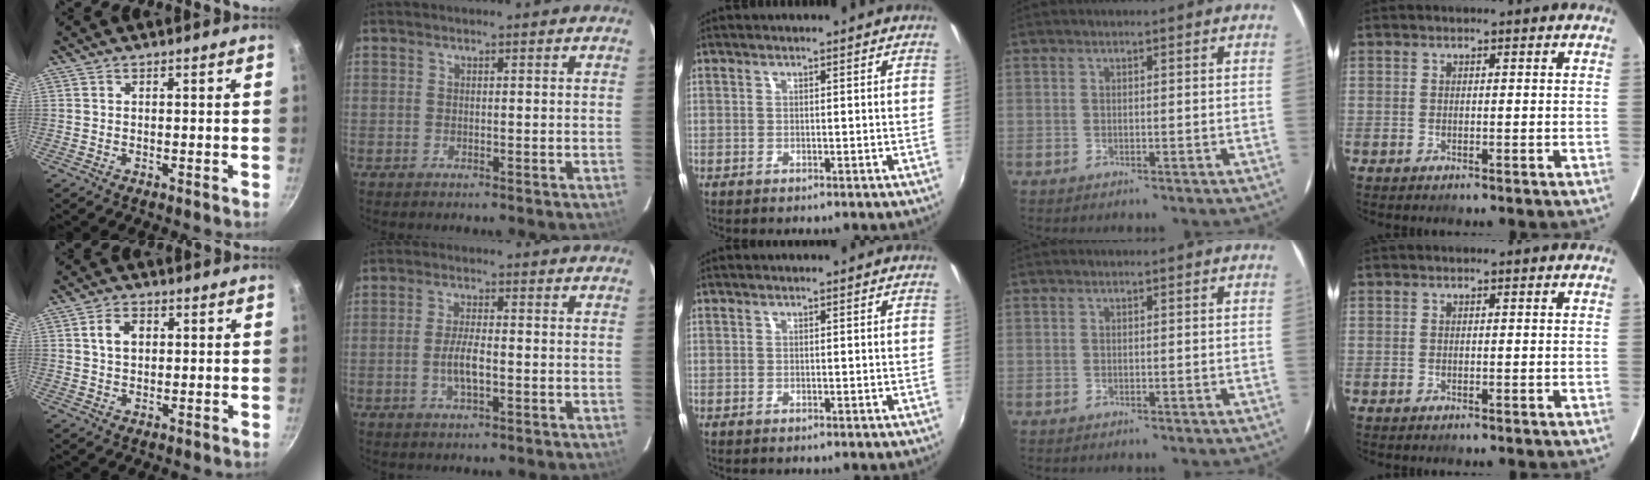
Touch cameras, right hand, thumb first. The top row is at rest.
{"thumb": {"total": 4.6, "force": [1.1, 3.2, 3.1], "torque": [-0.039, 0.004, 0.017]}, "index": {"total": 4.6, "force": [-1.2, 1.3, 4.3], "torque": [-0.085, -0.002, -0.022]}}